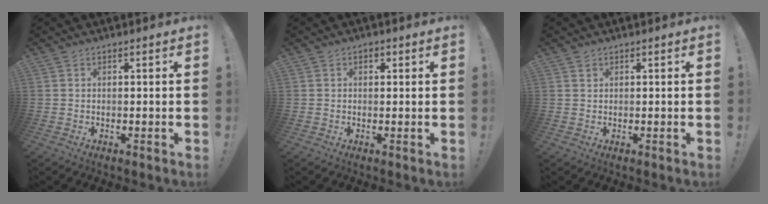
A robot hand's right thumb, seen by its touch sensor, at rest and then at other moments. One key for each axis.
{"total": 1.3, "fx": 0.5, "fy": 1.0, "fz": 0.6, "tx": -0.010, "ty": 0.003, "tz": 0.008}
{"total": 1.0, "fx": 0.6, "fy": 0.8, "fz": 0.2, "tx": 0.000, "ty": -0.001, "tz": 0.011}